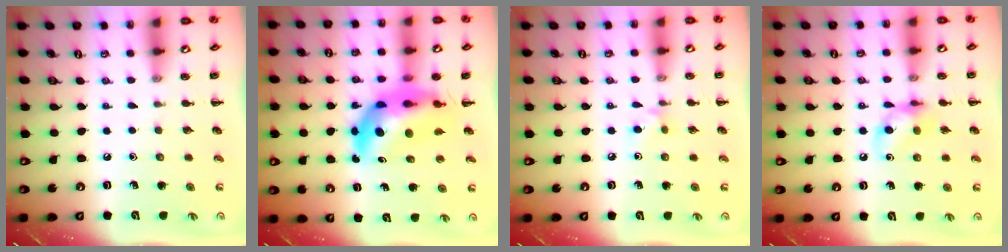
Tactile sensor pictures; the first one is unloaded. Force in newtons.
{"total": 12.1, "press": 11.7, "slide": 3.3}
{"total": 5.0, "press": 4.7, "slide": 1.7}
{"total": 9.0, "press": 9.0, "slide": 0.6}